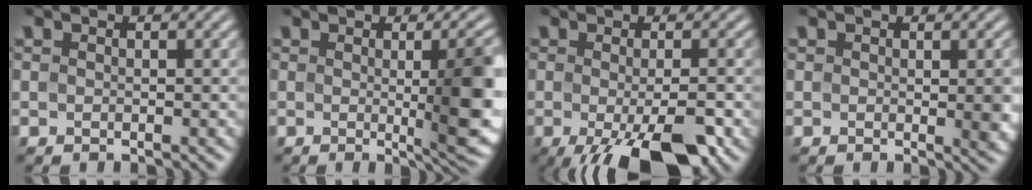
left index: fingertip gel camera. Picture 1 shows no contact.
{"total": 9.0, "force": [-0.4, 2.3, 8.7], "torque": [-0.085, -0.006, -0.002]}
{"total": 8.6, "force": [-3.9, 2.4, 7.3], "torque": [-0.113, -0.013, -0.054]}
{"total": 2.2, "force": [0.0, 0.4, 2.2], "torque": [-0.026, -0.005, 0.001]}